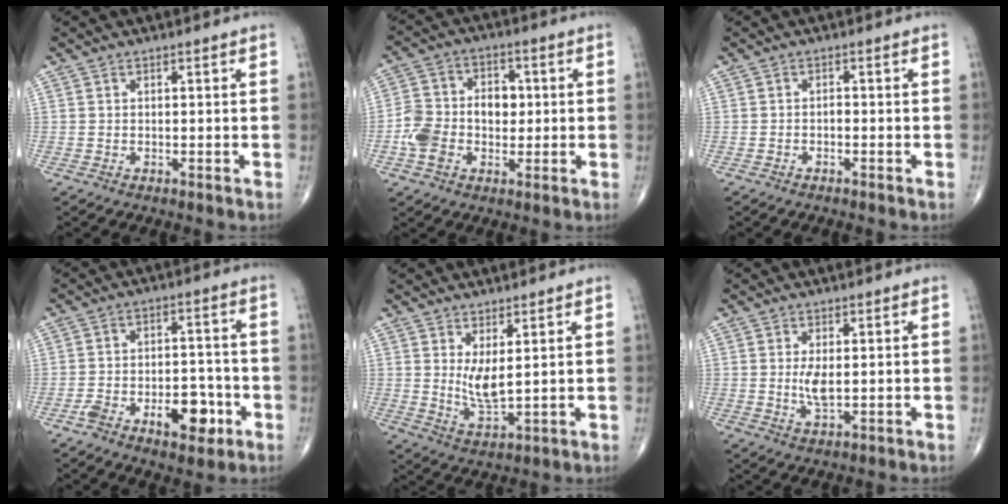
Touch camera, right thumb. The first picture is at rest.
{"total": 11.0, "force": [-1.0, 8.1, 7.4], "torque": [-0.114, 0.032, -0.022]}
{"total": 0.8, "force": [-0.5, 0.4, 0.5], "torque": [-0.003, 0.008, -0.012]}
{"total": 10.1, "force": [-4.6, 5.2, 7.4], "torque": [-0.105, 0.041, -0.066]}
{"total": 5.5, "force": [1.5, 1.8, 4.9], "torque": [-0.092, -0.027, 0.038]}
{"total": 3.8, "force": [0.2, 1.5, 3.5], "torque": [-0.073, -0.011, 0.007]}